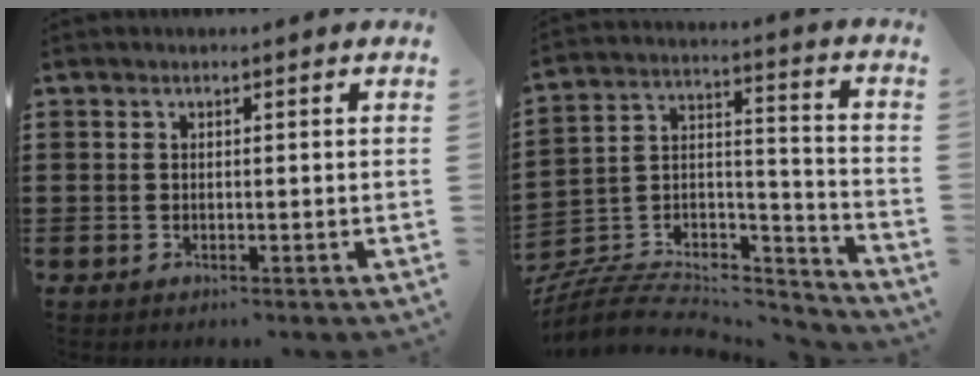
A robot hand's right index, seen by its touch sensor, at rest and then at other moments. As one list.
[{"total": 7.9, "force": [-7.1, 2.6, 2.5], "torque": [-0.048, 0.012, -0.141]}]